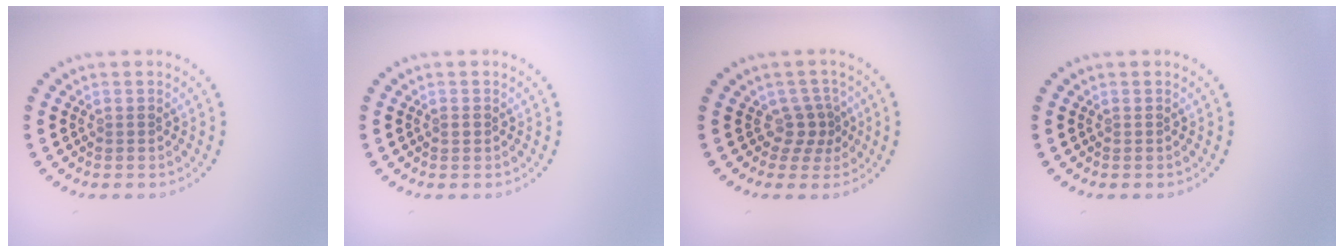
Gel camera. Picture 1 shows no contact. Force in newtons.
{"total": 0.7, "press": 0.7, "slide": 0.1}
{"total": 2.2, "press": 1.5, "slide": 1.6}
{"total": 0.0}